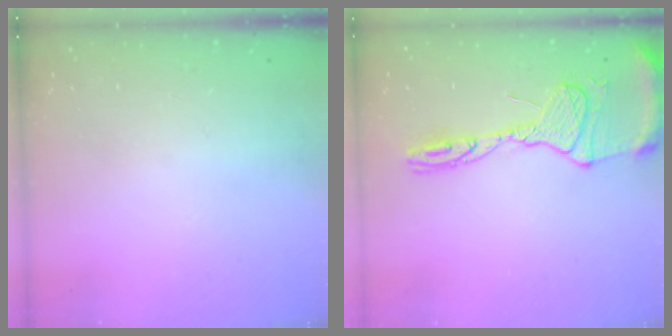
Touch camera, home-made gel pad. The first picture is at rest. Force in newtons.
{"total": 15.9, "press": 15.8, "slide": 1.6}